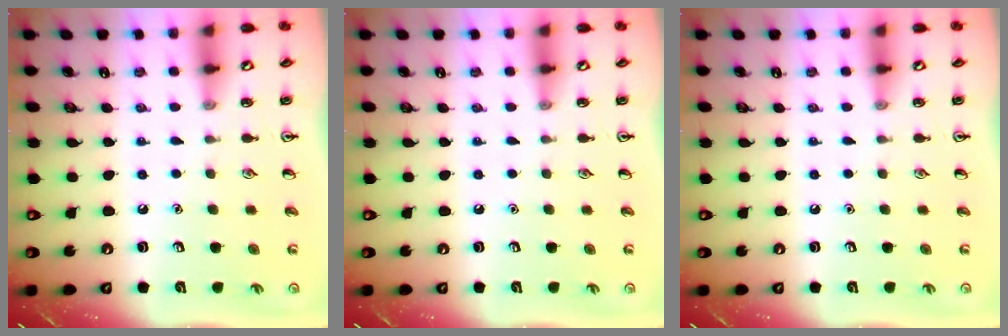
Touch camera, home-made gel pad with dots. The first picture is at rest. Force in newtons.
{"total": 0.0}
{"total": 0.0}